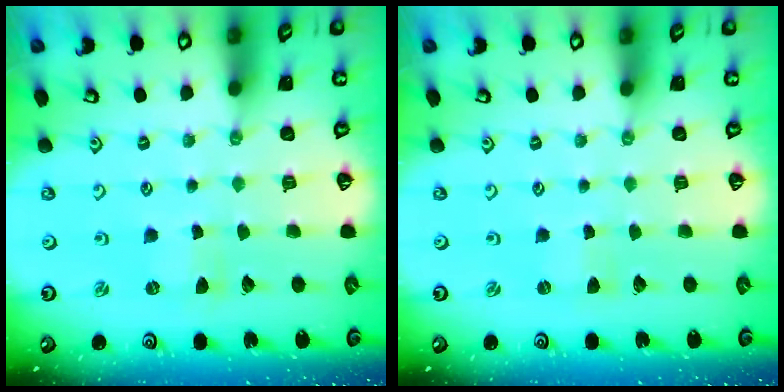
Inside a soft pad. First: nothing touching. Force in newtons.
{"total": 0.0}